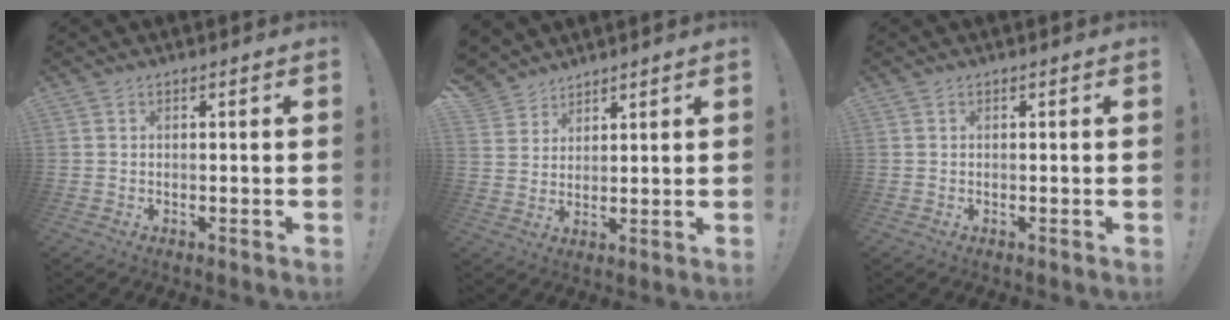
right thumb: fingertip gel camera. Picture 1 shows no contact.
{"total": 5.9, "force": [4.4, 3.9, 0.4], "torque": [-0.010, -0.038, 0.089]}
{"total": 0.0}